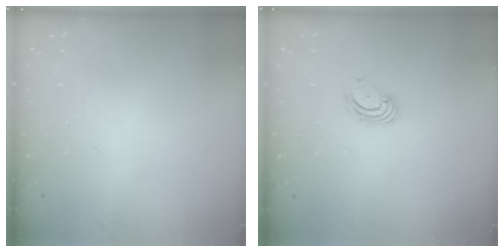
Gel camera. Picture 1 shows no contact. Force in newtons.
{"total": 3.4, "press": 3.4, "slide": 0.2}